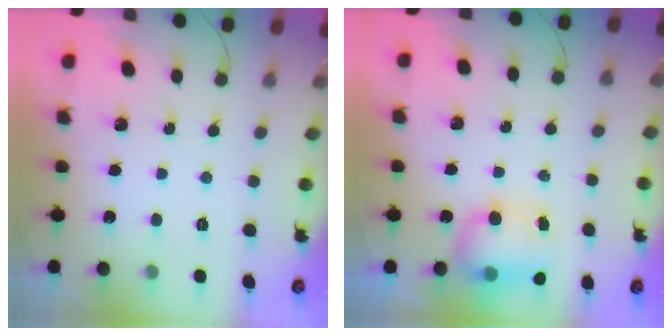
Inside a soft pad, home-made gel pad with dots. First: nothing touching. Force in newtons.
{"total": 7.5, "press": 7.5, "slide": 0.8}